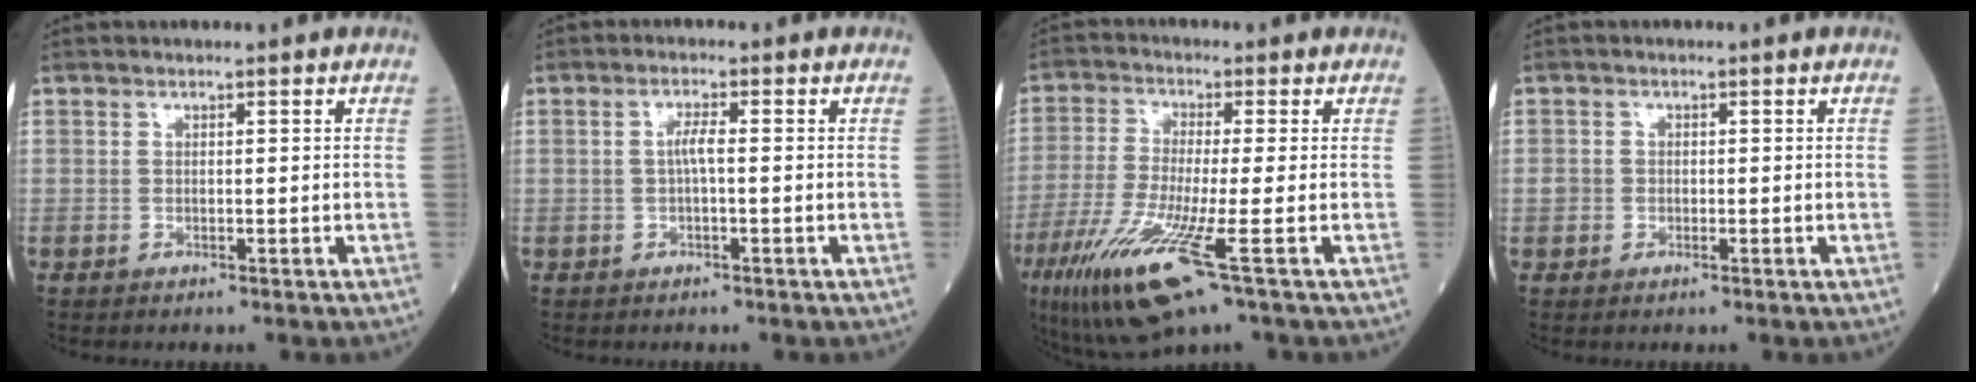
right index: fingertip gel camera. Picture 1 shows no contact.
{"total": 2.1, "force": [-0.1, 0.1, 2.1], "torque": [-0.041, 0.003, -0.003]}
{"total": 12.2, "force": [-5.7, 0.4, 10.8], "torque": [-0.228, -0.039, -0.106]}
{"total": 1.5, "force": [-0.2, 1.4, 0.5], "torque": [-0.006, 0.006, -0.003]}